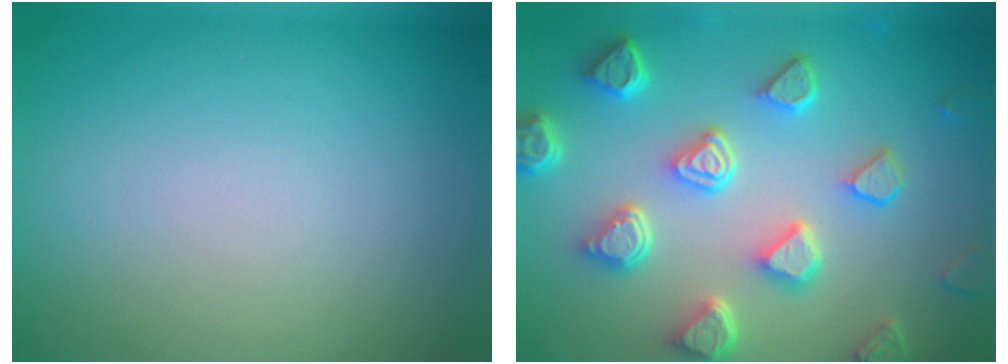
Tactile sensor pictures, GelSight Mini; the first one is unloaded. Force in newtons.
{"total": 6.6, "press": 5.3, "slide": 4.0}